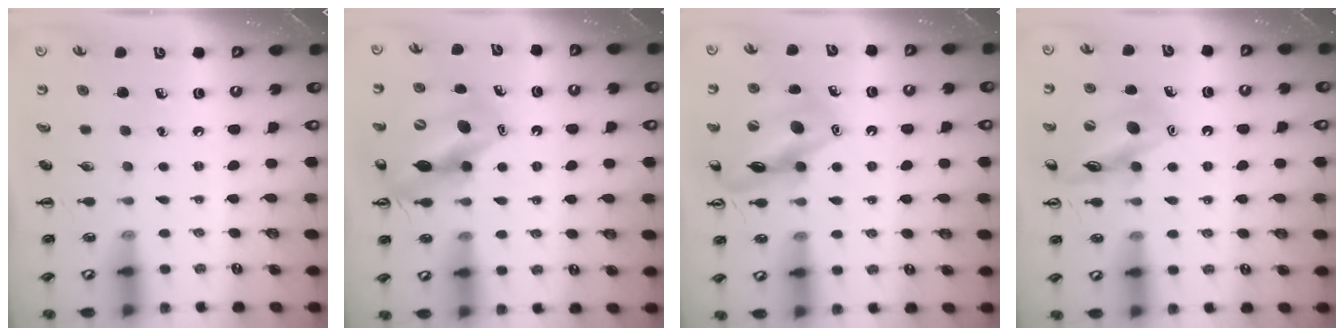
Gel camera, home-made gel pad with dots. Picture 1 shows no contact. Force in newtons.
{"total": 13.4, "press": 12.8, "slide": 4.1}
{"total": 14.8, "press": 14.7, "slide": 1.8}
{"total": 13.3, "press": 13.3, "slide": 1.2}